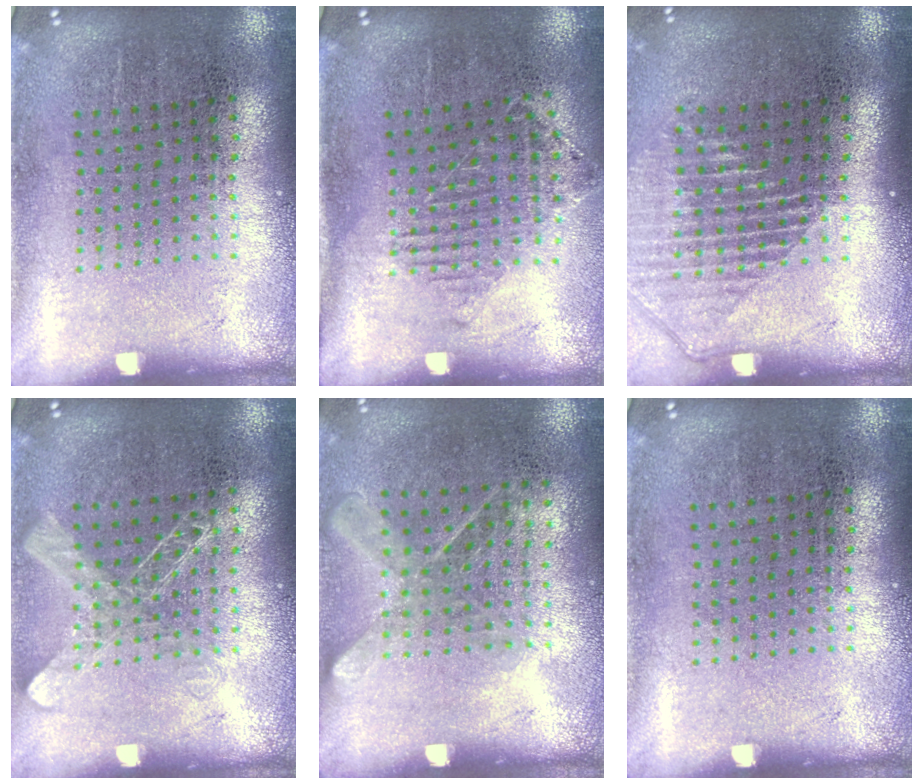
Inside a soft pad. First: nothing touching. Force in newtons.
{"total": 1.2, "press": 1.1, "slide": 0.4}
{"total": 1.3, "press": 1.2, "slide": 0.6}
{"total": 1.7, "press": 1.7, "slide": 0.4}
{"total": 1.2, "press": 1.0, "slide": 0.7}
{"total": 0.0}